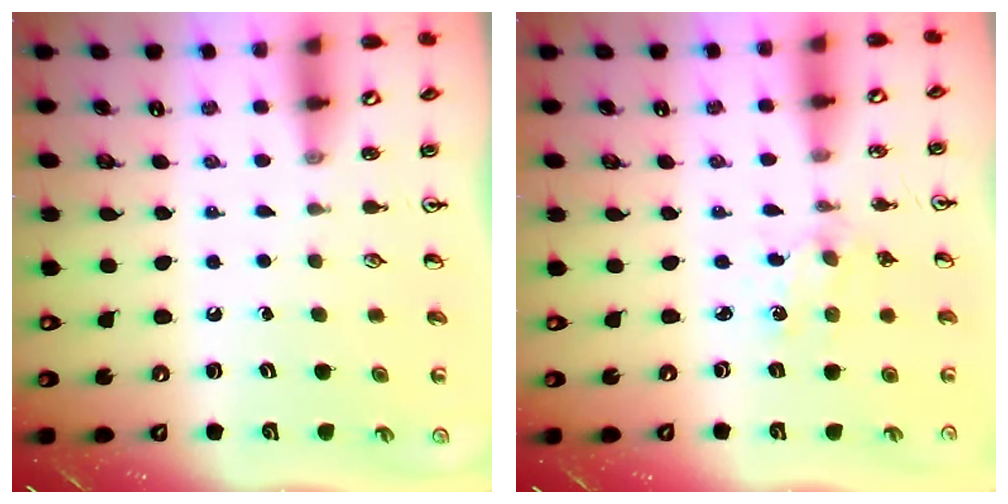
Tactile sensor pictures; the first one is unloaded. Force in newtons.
{"total": 1.8, "press": 1.8, "slide": 0.4}